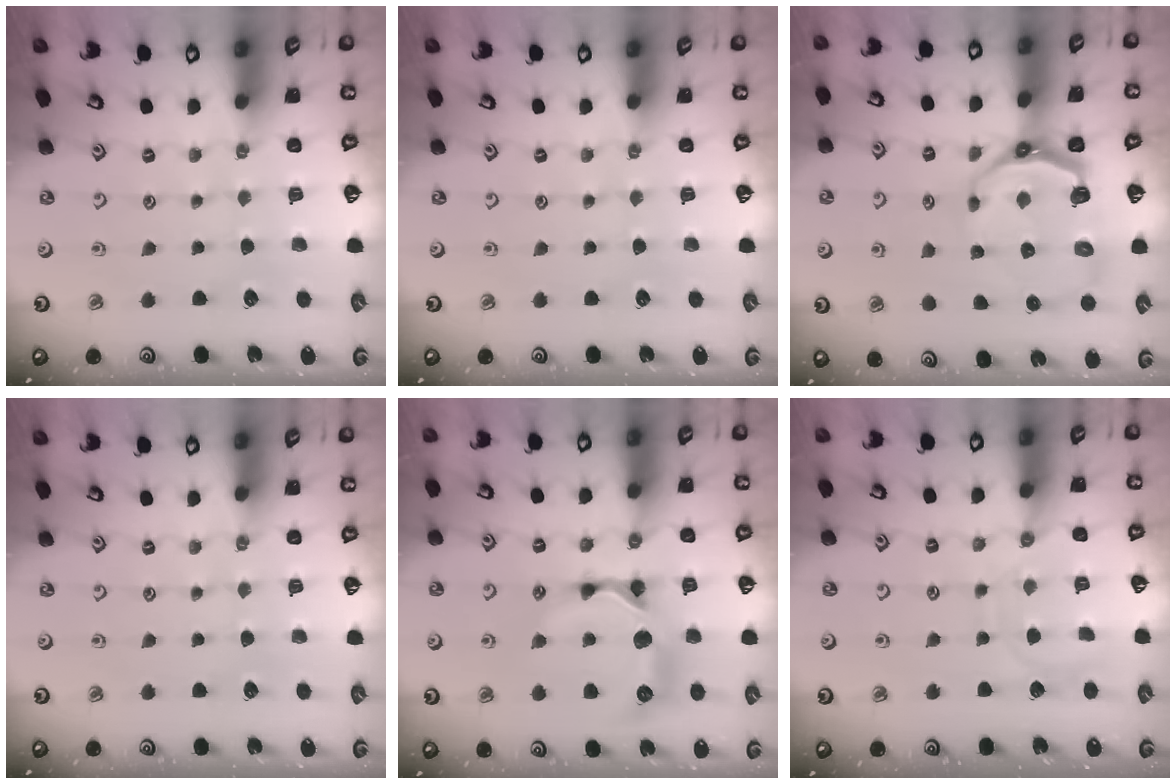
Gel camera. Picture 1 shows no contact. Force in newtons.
{"total": 0.0}
{"total": 8.5, "press": 7.4, "slide": 4.1}
{"total": 0.0}
{"total": 11.9, "press": 11.9, "slide": 0.6}
{"total": 8.6, "press": 8.5, "slide": 0.9}